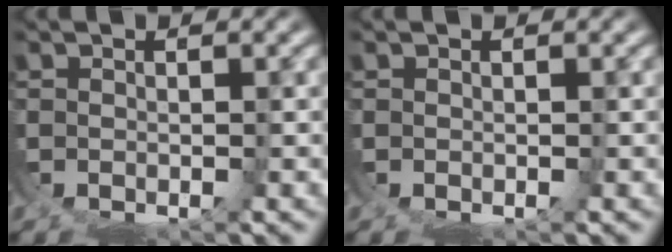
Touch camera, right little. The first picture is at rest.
{"total": 0.0}